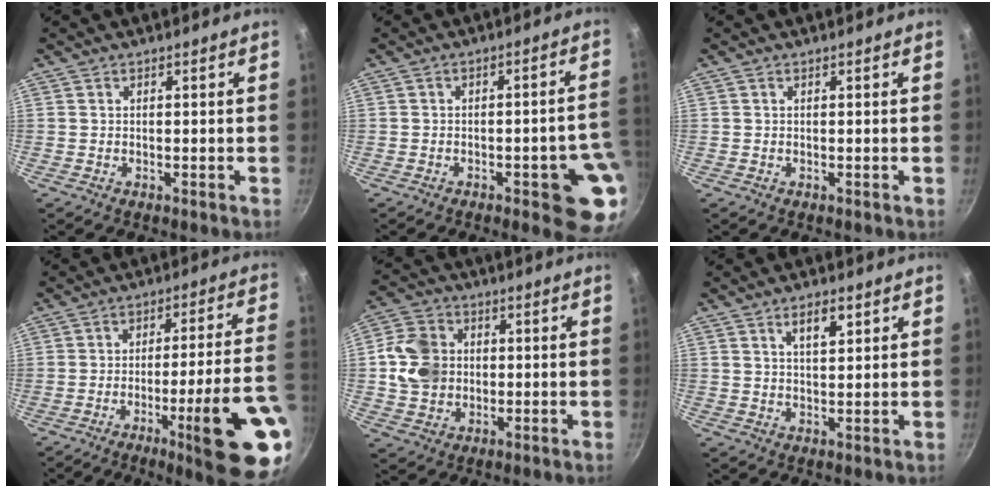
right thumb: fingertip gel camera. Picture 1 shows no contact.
{"total": 11.4, "force": [-4.2, 3.4, 10.1], "torque": [-0.076, 0.027, -0.049]}
{"total": 0.0}
{"total": 19.2, "force": [-7.7, 1.9, 17.5], "torque": [-0.219, 0.031, -0.105]}
{"total": 10.3, "force": [0.7, 8.8, 5.3], "torque": [-0.074, 0.008, 0.006]}
{"total": 4.6, "force": [2.3, 1.9, 3.4], "torque": [-0.050, -0.010, 0.040]}